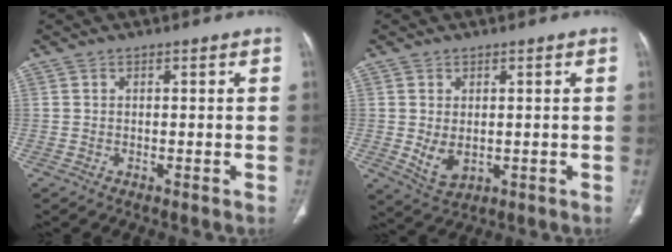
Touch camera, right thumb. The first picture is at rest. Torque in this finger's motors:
{"motor_torque": [-0.27, 0.30, 0.30, 0.30, 0.14]}